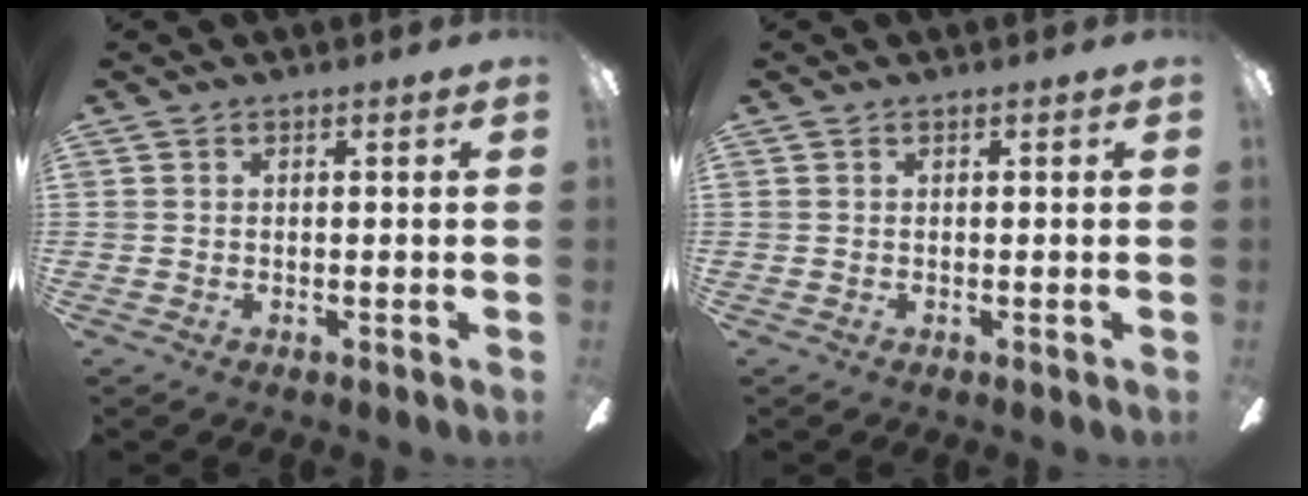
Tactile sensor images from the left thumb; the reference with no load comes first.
{"total": 0.0}